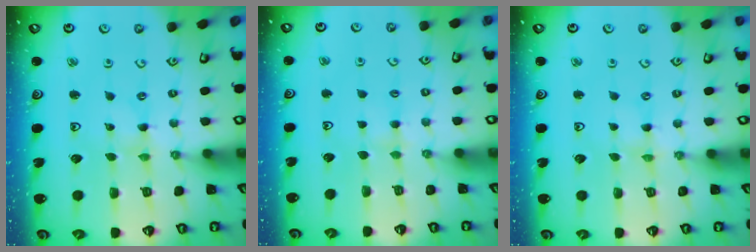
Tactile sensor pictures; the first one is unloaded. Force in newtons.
{"total": 3.3, "press": 3.2, "slide": 0.6}
{"total": 0.0}